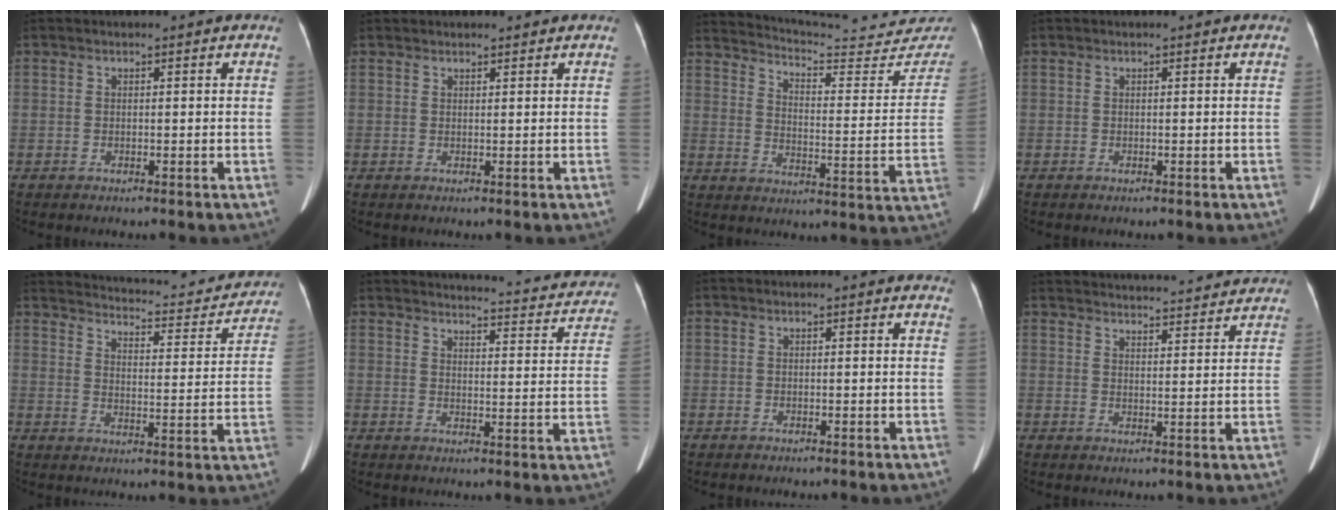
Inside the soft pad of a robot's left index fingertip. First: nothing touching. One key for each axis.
{"total": 2.2, "fx": 2.1, "fy": 0.5, "fz": 0.6, "tx": -0.005, "ty": 0.009, "tz": 0.028}
{"total": 26.5, "fx": 25.4, "fy": 1.6, "fz": 7.2, "tx": -0.108, "ty": -0.114, "tz": 0.313}
{"total": 0.0}
{"total": 20.8, "fx": 18.1, "fy": 5.7, "fz": 8.5, "tx": -0.112, "ty": -0.017, "tz": 0.215}
{"total": 23.9, "fx": 22.5, "fy": 4.3, "fz": 6.7, "tx": -0.075, "ty": -0.063, "tz": 0.249}
{"total": 2.4, "fx": 2.2, "fy": 0.6, "fz": 0.8, "tx": -0.006, "ty": -0.005, "tz": 0.009}
{"total": 25.4, "fx": 24.1, "fy": 3.9, "fz": 7.0, "tx": -0.113, "ty": -0.014, "tz": 0.305}